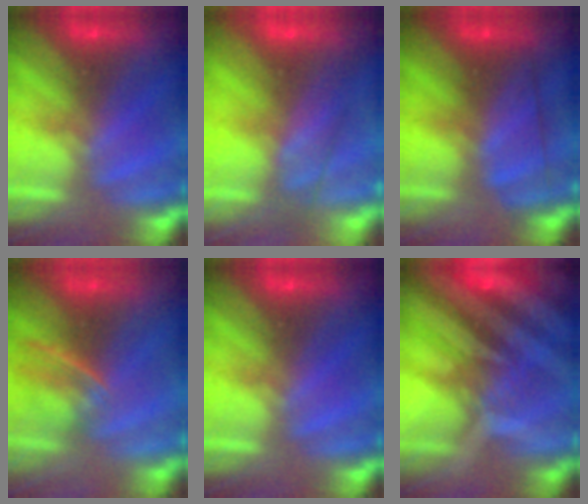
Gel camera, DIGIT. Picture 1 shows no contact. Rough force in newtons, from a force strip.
{"total": 10.2}
{"total": 2.6}
{"total": 6.9}
{"total": 0.0}
{"total": 11.8}